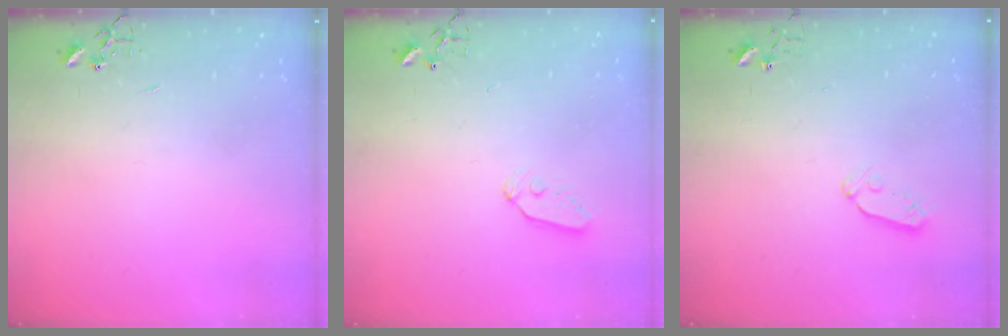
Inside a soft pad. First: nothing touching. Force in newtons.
{"total": 6.0, "press": 6.0, "slide": 0.2}
{"total": 3.7, "press": 3.6, "slide": 0.5}